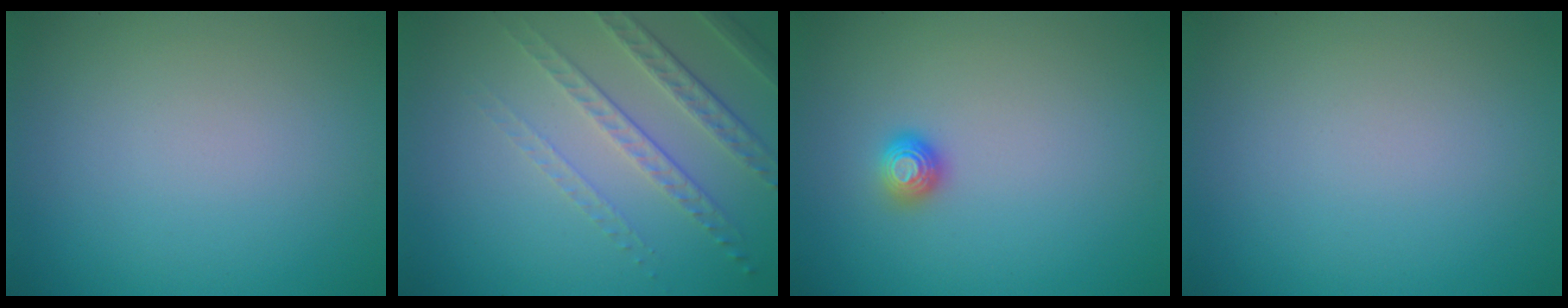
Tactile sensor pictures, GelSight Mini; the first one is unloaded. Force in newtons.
{"total": 4.6, "press": 3.0, "slide": 3.5}
{"total": 1.1, "press": 1.0, "slide": 0.3}
{"total": 0.0}